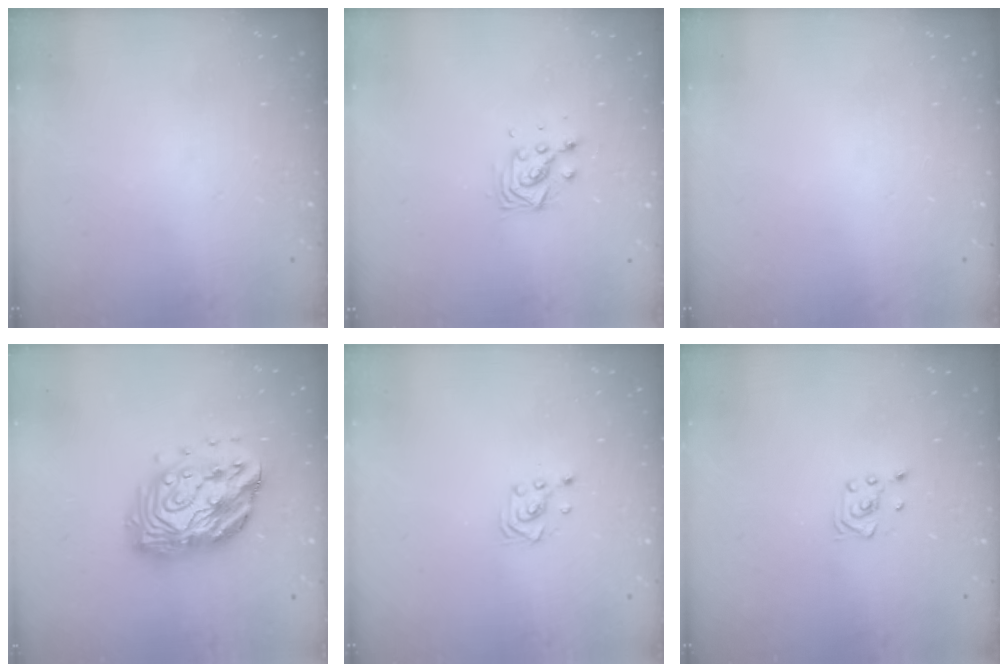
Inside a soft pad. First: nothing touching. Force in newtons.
{"total": 6.1, "press": 6.1, "slide": 0.5}
{"total": 0.0}
{"total": 16.6, "press": 16.5, "slide": 1.5}
{"total": 2.8, "press": 2.8, "slide": 0.3}
{"total": 2.8, "press": 2.6, "slide": 1.0}